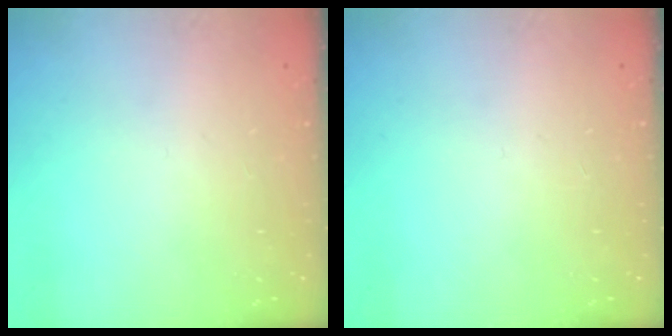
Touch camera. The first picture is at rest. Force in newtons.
{"total": 0.0}